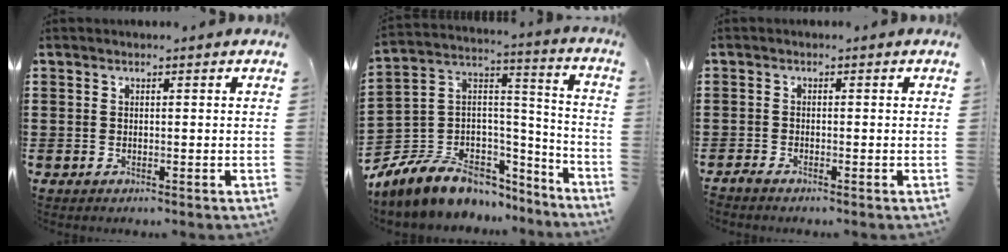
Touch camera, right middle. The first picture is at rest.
{"total": 9.0, "force": [-7.0, 4.9, 2.7], "torque": [-0.093, -0.005, -0.142]}
{"total": 1.1, "force": [-1.0, 0.0, 0.3], "torque": [-0.017, -0.006, -0.022]}